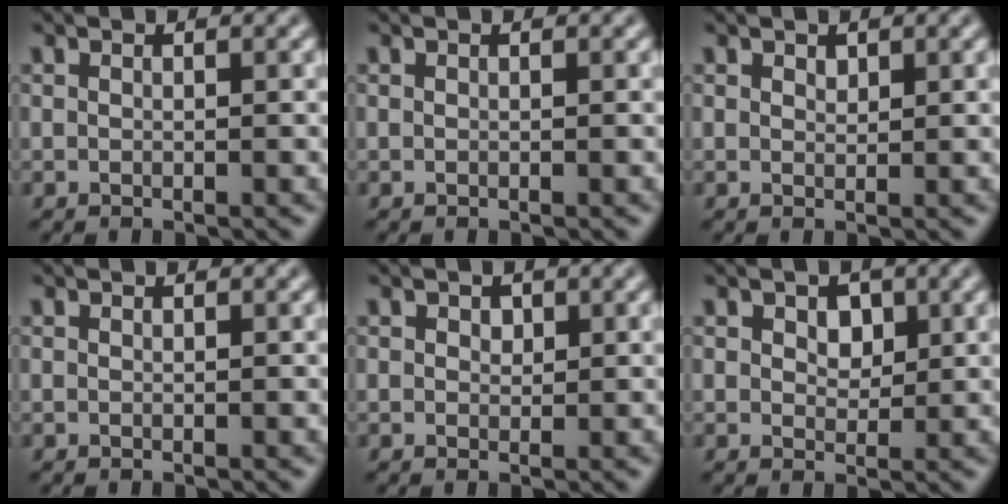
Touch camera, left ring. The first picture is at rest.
{"total": 0.0}
{"total": 0.7, "force": [0.5, 0.4, 0.2], "torque": [-0.006, -0.003, 0.010]}
{"total": 0.0}
{"total": 0.8, "force": [0.4, 0.7, 0.4], "torque": [-0.007, -0.004, 0.005]}
{"total": 2.0, "force": [0.7, 1.4, 1.2], "torque": [-0.022, -0.002, 0.010]}